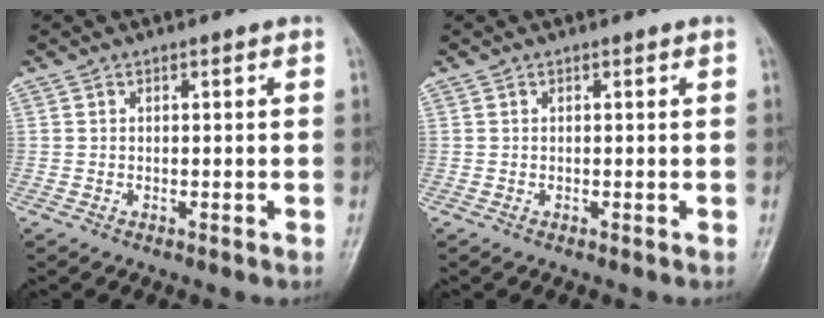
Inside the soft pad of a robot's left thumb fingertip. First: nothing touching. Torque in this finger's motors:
{"motor_torque": [0.00, 0.00, 0.09, 0.08, 0.00]}